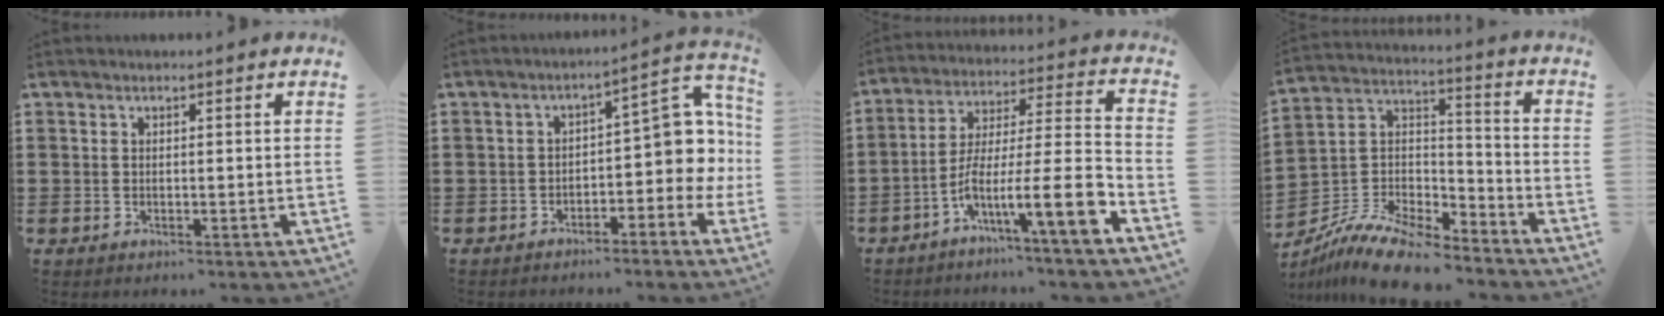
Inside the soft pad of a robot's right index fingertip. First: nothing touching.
{"total": 6.2, "force": [-1.2, 3.5, 5.0], "torque": [-0.066, -0.013, -0.030]}
{"total": 11.9, "force": [-6.3, 1.3, 10.1], "torque": [-0.184, -0.010, -0.121]}
{"total": 11.3, "force": [-9.9, 2.9, 4.7], "torque": [-0.104, 0.026, -0.198]}